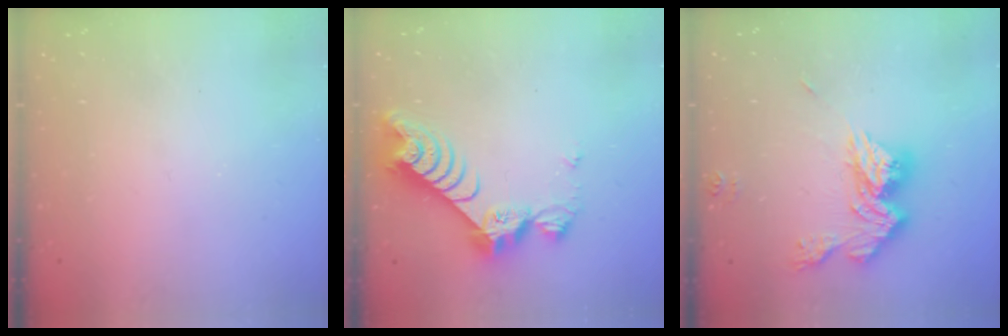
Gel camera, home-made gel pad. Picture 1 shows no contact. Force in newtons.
{"total": 9.9, "press": 9.8, "slide": 1.0}
{"total": 14.6, "press": 14.5, "slide": 1.3}